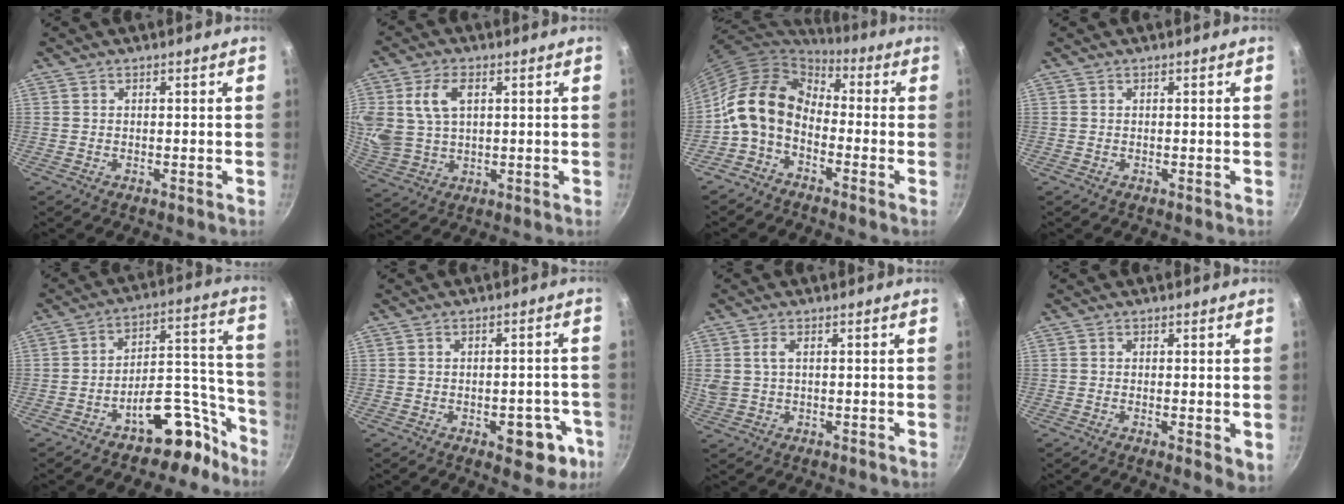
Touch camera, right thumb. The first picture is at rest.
{"total": 12.0, "force": [3.2, 8.1, 8.3], "torque": [-0.164, -0.001, 0.068]}
{"total": 12.3, "force": [-2.1, 8.9, 8.2], "torque": [-0.135, 0.044, -0.060]}
{"total": 0.0}
{"total": 13.4, "force": [-9.2, 6.8, 7.0], "torque": [-0.027, 0.123, -0.132]}
{"total": 8.5, "force": [-3.3, 4.6, 6.3], "torque": [-0.042, 0.018, -0.034]}
{"total": 4.7, "force": [1.0, 2.9, 3.5], "torque": [-0.068, 0.003, 0.023]}
{"total": 3.5, "force": [-0.4, 1.2, 3.3], "torque": [-0.045, -0.014, -0.005]}